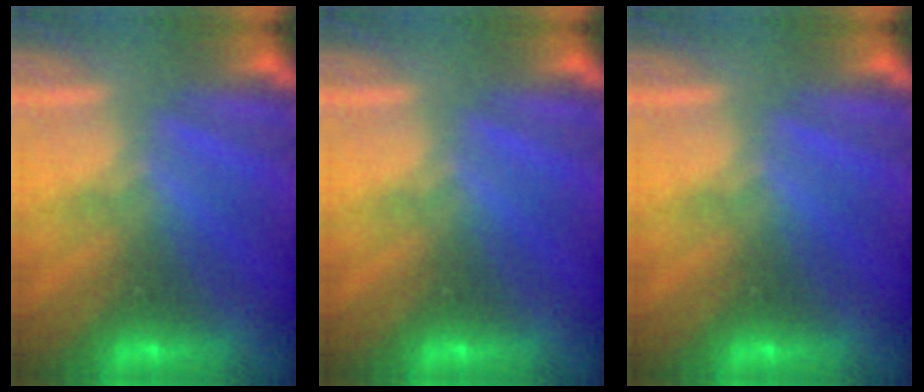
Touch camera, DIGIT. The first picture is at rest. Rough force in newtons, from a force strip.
{"total": 0.0}
{"total": 0.0}